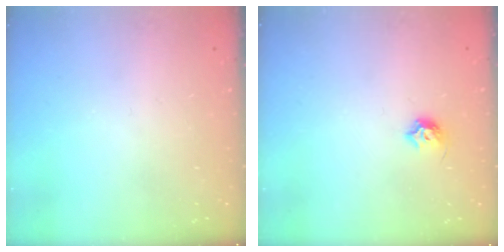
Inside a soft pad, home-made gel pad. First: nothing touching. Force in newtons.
{"total": 6.2, "press": 6.1, "slide": 1.0}